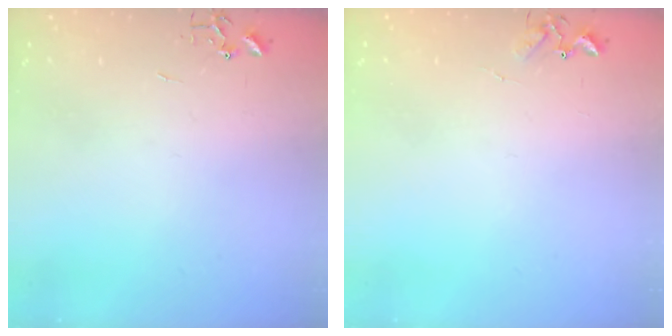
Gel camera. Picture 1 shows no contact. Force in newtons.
{"total": 4.5, "press": 4.5, "slide": 0.5}